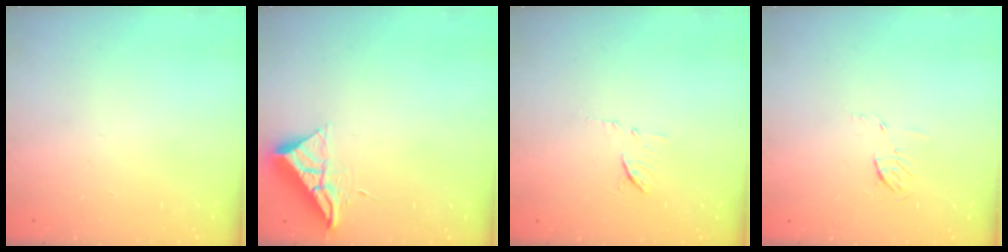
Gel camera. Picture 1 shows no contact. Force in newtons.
{"total": 10.2, "press": 10.2, "slide": 0.5}
{"total": 6.0, "press": 6.0, "slide": 0.6}
{"total": 4.0, "press": 3.7, "slide": 1.4}